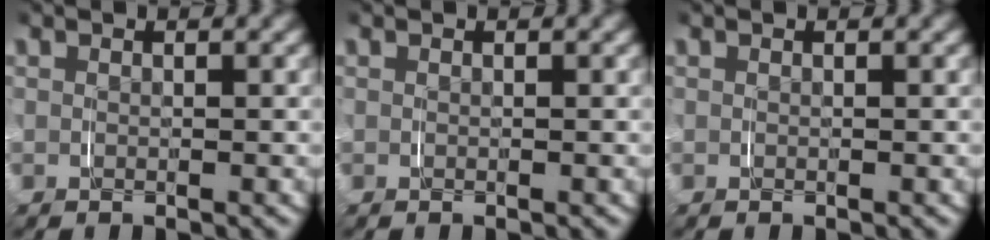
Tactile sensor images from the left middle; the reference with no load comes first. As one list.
[{"total": 0.0}, {"total": 0.0}]